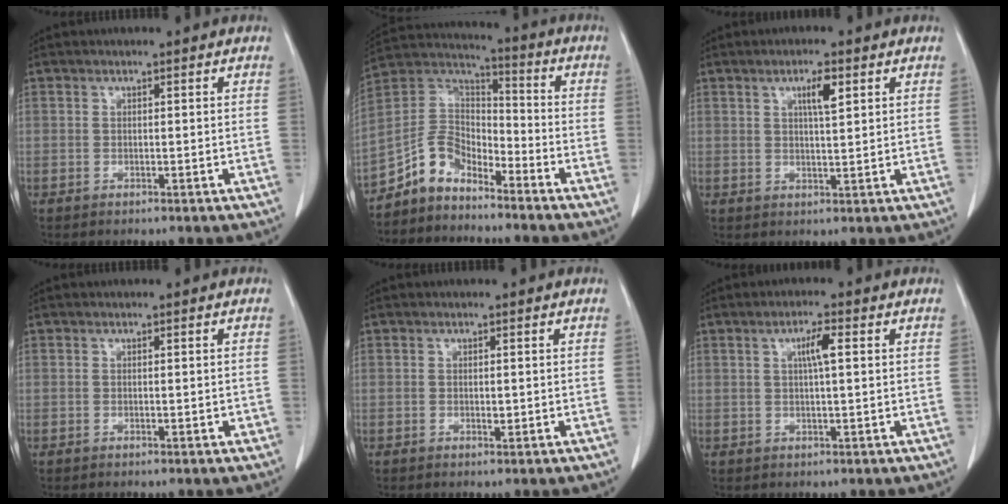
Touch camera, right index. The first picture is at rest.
{"total": 8.6, "force": [-6.7, 4.5, 2.9], "torque": [-0.062, 0.036, -0.135]}
{"total": 3.7, "force": [1.7, 0.5, 3.3], "torque": [-0.055, -0.001, 0.028]}
{"total": 0.9, "force": [-0.2, 0.4, 0.8], "torque": [-0.012, 0.001, 0.000]}
{"total": 0.8, "force": [0.0, 0.3, 0.7], "torque": [-0.012, -0.001, 0.000]}
{"total": 3.3, "force": [0.9, 0.4, 3.1], "torque": [-0.056, 0.004, 0.014]}